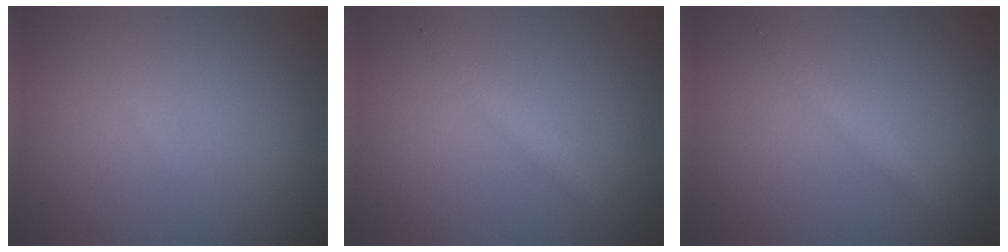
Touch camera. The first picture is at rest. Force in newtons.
{"total": 1.5, "press": 1.5, "slide": 0.1}
{"total": 1.5, "press": 1.5, "slide": 0.1}